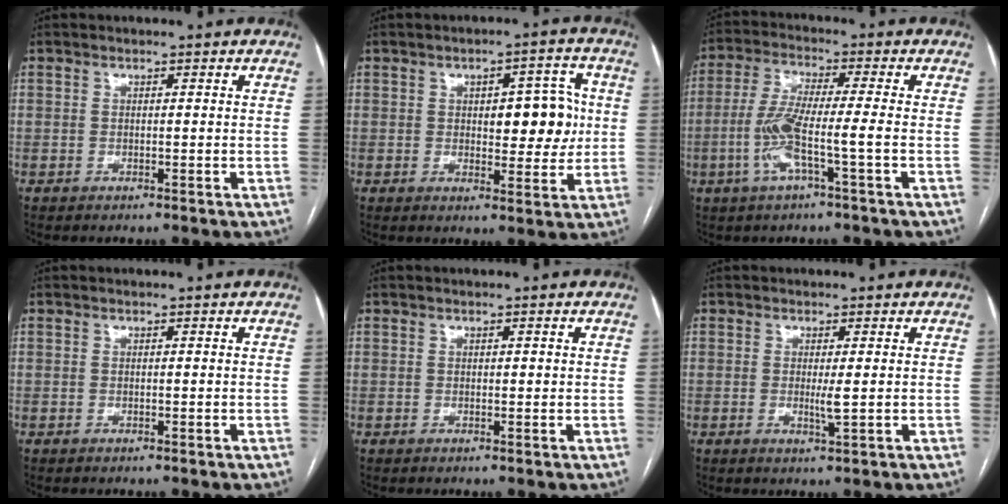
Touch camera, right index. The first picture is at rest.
{"total": 8.3, "force": [0.9, 3.5, 7.4], "torque": [-0.090, 0.015, 0.018]}
{"total": 8.6, "force": [-2.5, 0.0, 8.2], "torque": [-0.171, 0.003, -0.053]}
{"total": 0.0}
{"total": 0.9, "force": [0.3, 0.4, 0.7], "torque": [-0.009, 0.001, 0.004]}
{"total": 2.2, "force": [0.0, 0.0, 2.2], "torque": [-0.043, -0.006, 0.000]}